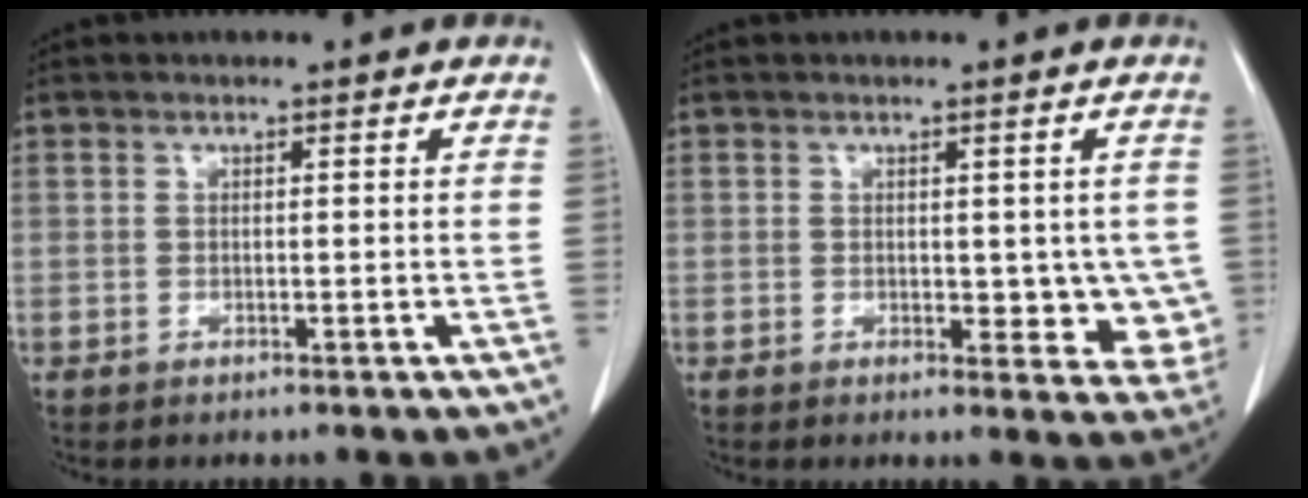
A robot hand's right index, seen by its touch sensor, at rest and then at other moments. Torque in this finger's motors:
{"motor_torque": [0.16, 0.12, 0.01, 0.02]}